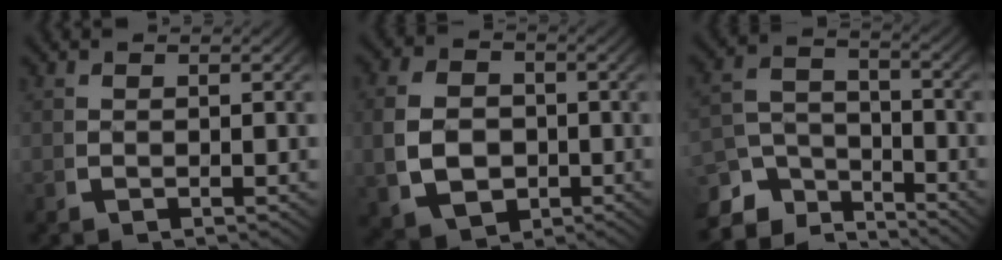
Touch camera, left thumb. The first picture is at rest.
{"total": 7.4, "force": [-0.8, 5.8, 4.6], "torque": [-0.095, -0.031, 0.004]}
{"total": 7.3, "force": [-3.6, 5.1, 3.9], "torque": [-0.061, -0.024, -0.058]}